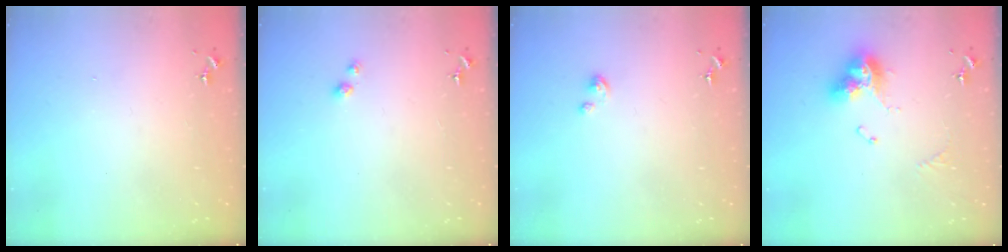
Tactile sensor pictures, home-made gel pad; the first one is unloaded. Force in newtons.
{"total": 3.0, "press": 3.0, "slide": 0.5}
{"total": 4.1, "press": 4.1, "slide": 0.2}
{"total": 12.6, "press": 12.6, "slide": 1.1}